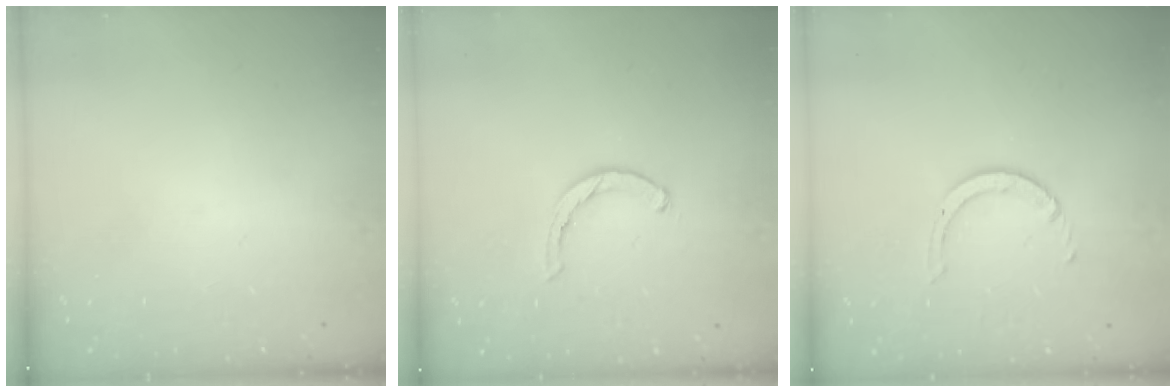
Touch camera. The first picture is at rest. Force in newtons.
{"total": 2.3, "press": 2.2, "slide": 0.5}
{"total": 2.5, "press": 2.4, "slide": 0.3}